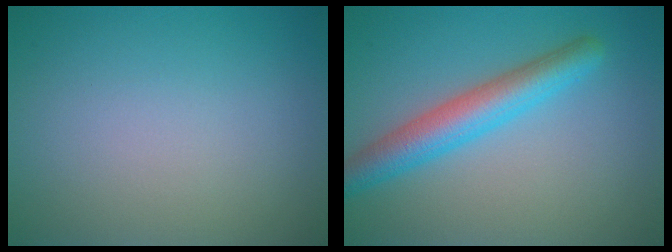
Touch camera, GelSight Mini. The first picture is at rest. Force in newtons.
{"total": 4.7, "press": 4.7, "slide": 0.2}